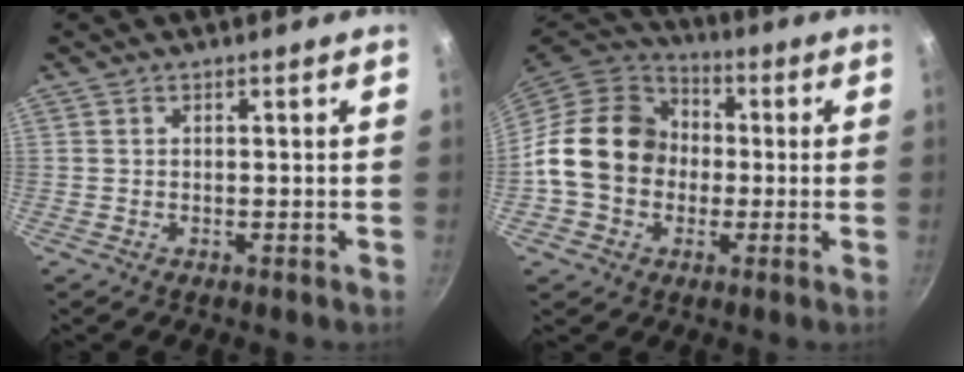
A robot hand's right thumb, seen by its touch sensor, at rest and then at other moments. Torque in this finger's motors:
{"motor_torque": [0.76, 3.04, 1.04, -0.86, 0.53]}